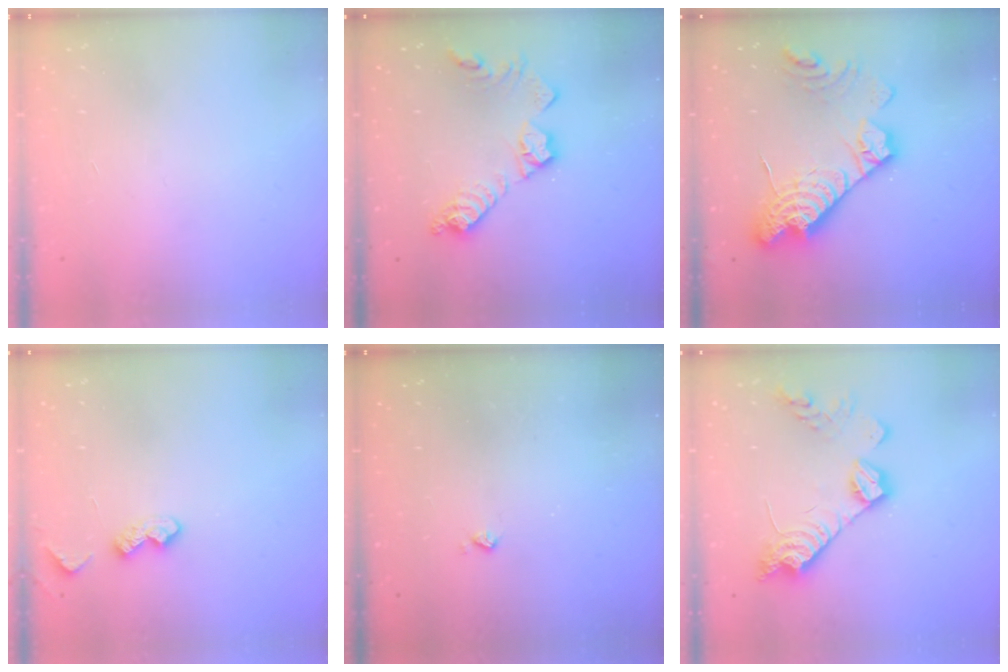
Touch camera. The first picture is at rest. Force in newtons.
{"total": 14.3, "press": 14.3, "slide": 1.0}
{"total": 19.4, "press": 19.3, "slide": 1.7}
{"total": 5.4, "press": 5.3, "slide": 0.7}
{"total": 2.2, "press": 2.2, "slide": 0.4}
{"total": 14.6, "press": 14.5, "slide": 0.6}